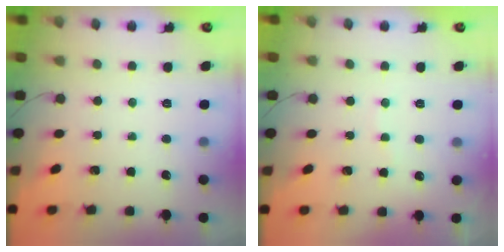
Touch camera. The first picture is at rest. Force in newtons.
{"total": 4.7, "press": 4.7, "slide": 0.7}